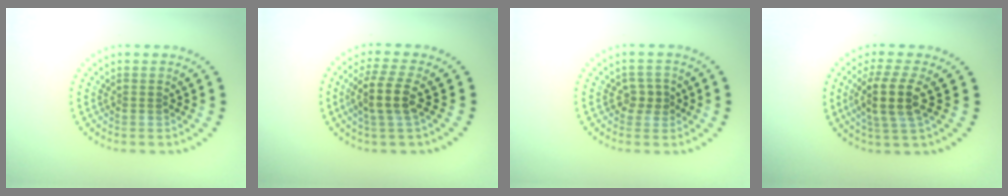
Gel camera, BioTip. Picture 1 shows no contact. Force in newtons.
{"total": 3.6, "press": 2.9, "slide": 2.0}
{"total": 1.7, "press": 1.6, "slide": 0.5}
{"total": 4.0, "press": 3.2, "slide": 2.3}